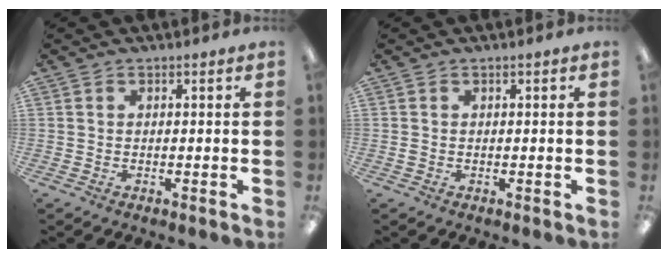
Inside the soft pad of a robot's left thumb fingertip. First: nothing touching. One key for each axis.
{"total": 0.6, "fx": -0.2, "fy": 0.5, "fz": 0.4, "tx": -0.007, "ty": 0.004, "tz": -0.005}